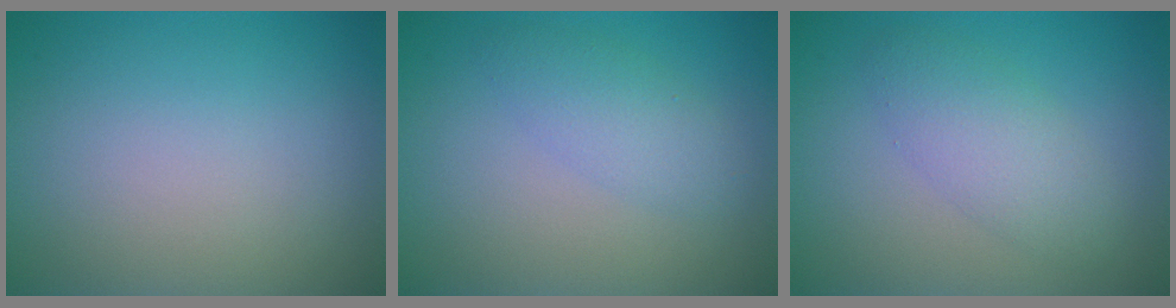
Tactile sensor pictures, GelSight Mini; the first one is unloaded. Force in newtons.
{"total": 2.5, "press": 2.5, "slide": 0.1}
{"total": 3.2, "press": 3.2, "slide": 0.1}